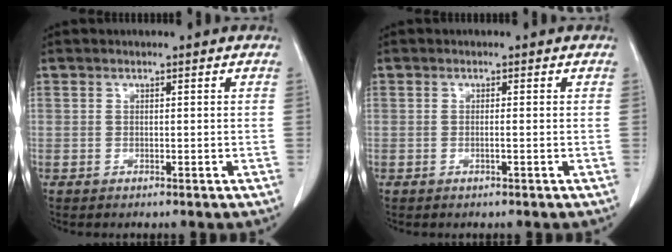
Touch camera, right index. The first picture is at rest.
{"total": 0.7, "force": [-0.2, -0.2, 0.7], "torque": [-0.011, 0.000, -0.004]}